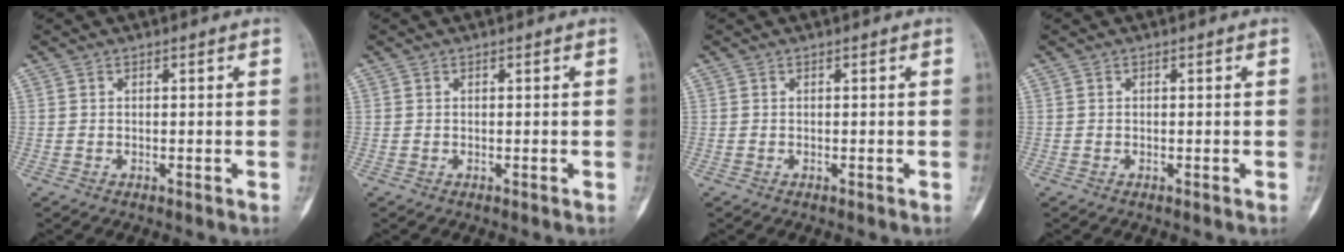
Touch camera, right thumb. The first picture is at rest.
{"total": 0.0}
{"total": 0.0}
{"total": 0.0}